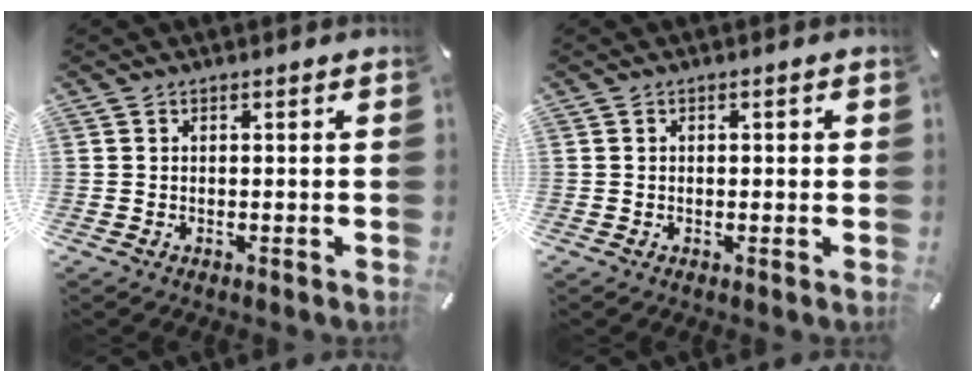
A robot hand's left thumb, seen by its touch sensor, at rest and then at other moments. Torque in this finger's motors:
{"motor_torque": [-0.09, -0.83, -0.12, 0.31, -0.01]}